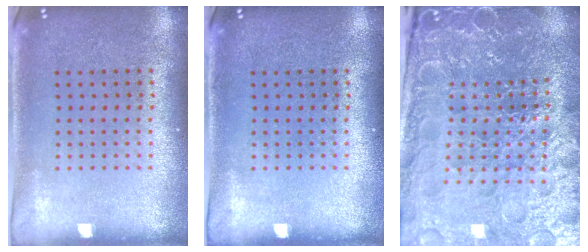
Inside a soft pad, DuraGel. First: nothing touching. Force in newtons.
{"total": 0.0}
{"total": 5.2, "press": 4.9, "slide": 1.6}